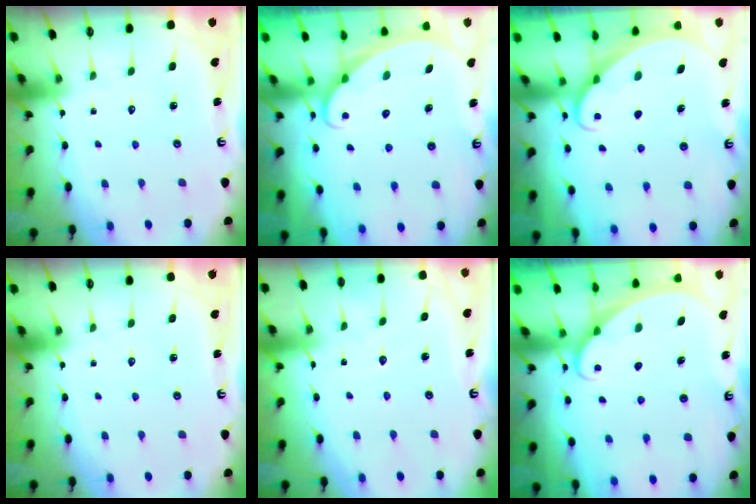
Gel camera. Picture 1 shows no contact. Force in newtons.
{"total": 2.0, "press": 2.0, "slide": 0.2}
{"total": 1.7, "press": 1.7, "slide": 0.1}
{"total": 0.0}
{"total": 3.2, "press": 3.2, "slide": 0.3}
{"total": 1.7, "press": 1.7, "slide": 0.1}